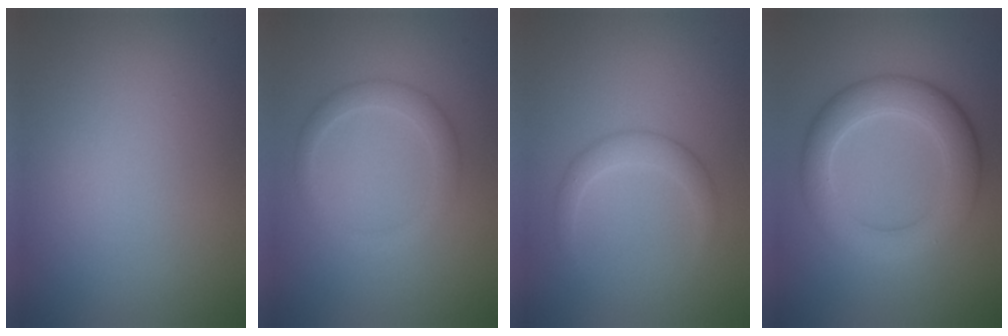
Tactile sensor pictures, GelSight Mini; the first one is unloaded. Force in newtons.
{"total": 2.2, "press": 2.2, "slide": 0.0}
{"total": 2.0, "press": 2.0, "slide": 0.1}
{"total": 5.8, "press": 5.8, "slide": 0.3}